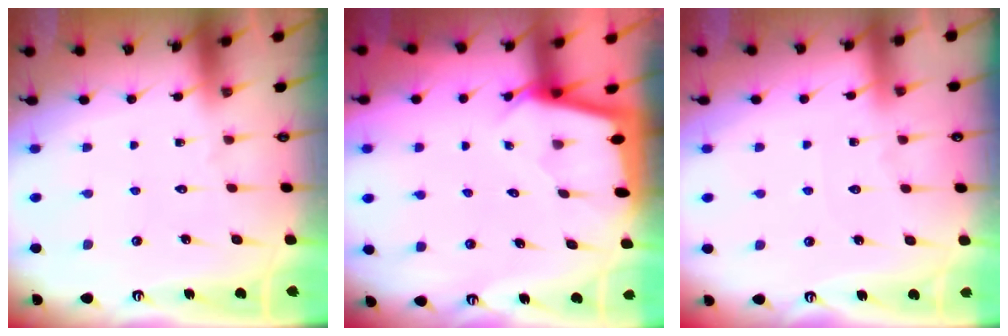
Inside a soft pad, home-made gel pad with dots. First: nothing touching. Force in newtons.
{"total": 2.4, "press": 2.4, "slide": 0.2}
{"total": 2.6, "press": 2.6, "slide": 0.4}